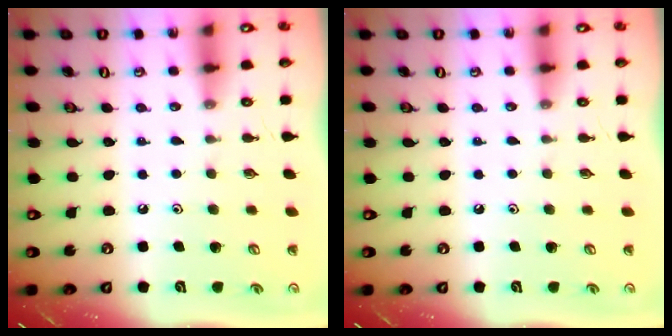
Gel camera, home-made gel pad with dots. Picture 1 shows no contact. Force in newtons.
{"total": 0.0}